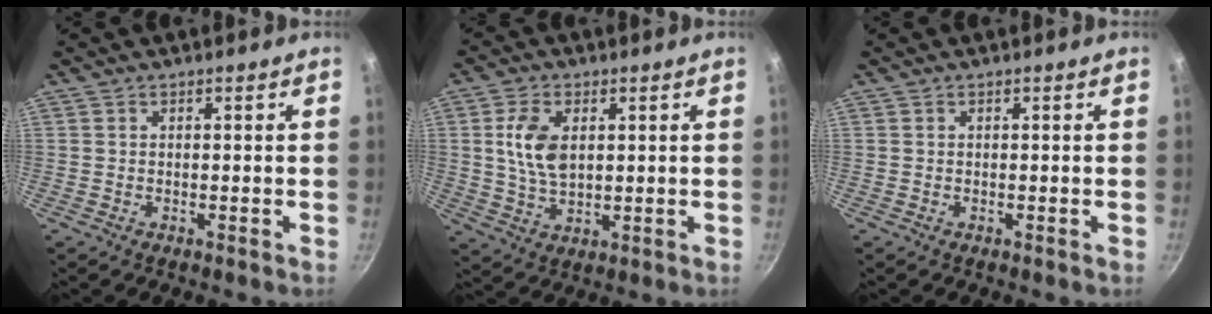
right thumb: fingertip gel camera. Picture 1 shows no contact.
{"total": 8.5, "force": [1.8, 5.1, 6.5], "torque": [-0.115, -0.006, 0.034]}
{"total": 0.0}